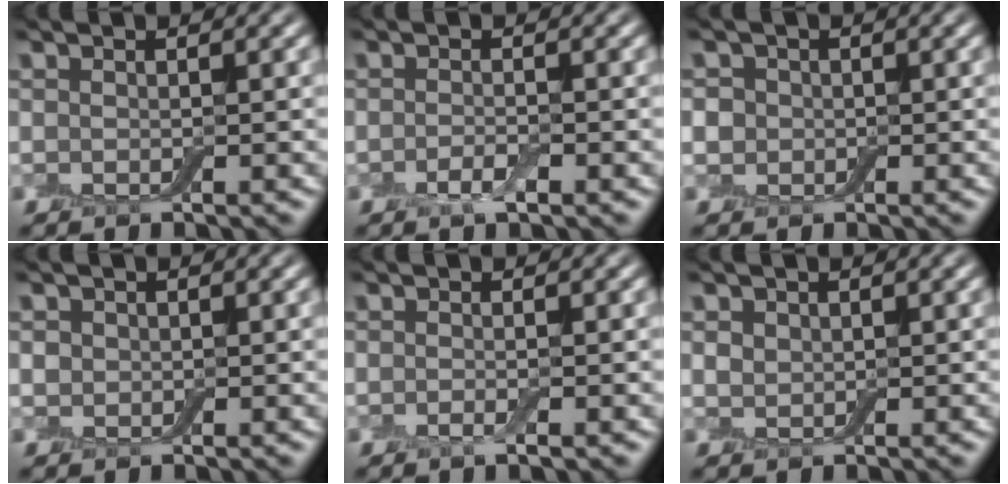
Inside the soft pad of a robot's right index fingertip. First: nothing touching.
{"total": 1.6, "force": [-0.8, 0.4, 1.3], "torque": [-0.028, -0.002, -0.018]}
{"total": 2.6, "force": [0.3, 2.4, 1.1], "torque": [-0.006, 0.010, -0.015]}
{"total": 0.8, "force": [0.0, 0.8, 0.2], "torque": [-0.002, -0.001, -0.003]}
{"total": 1.1, "force": [-0.5, 0.3, 1.0], "torque": [-0.017, -0.006, -0.012]}
{"total": 0.9, "force": [0.3, 0.7, 0.3], "torque": [-0.007, -0.002, 0.007]}